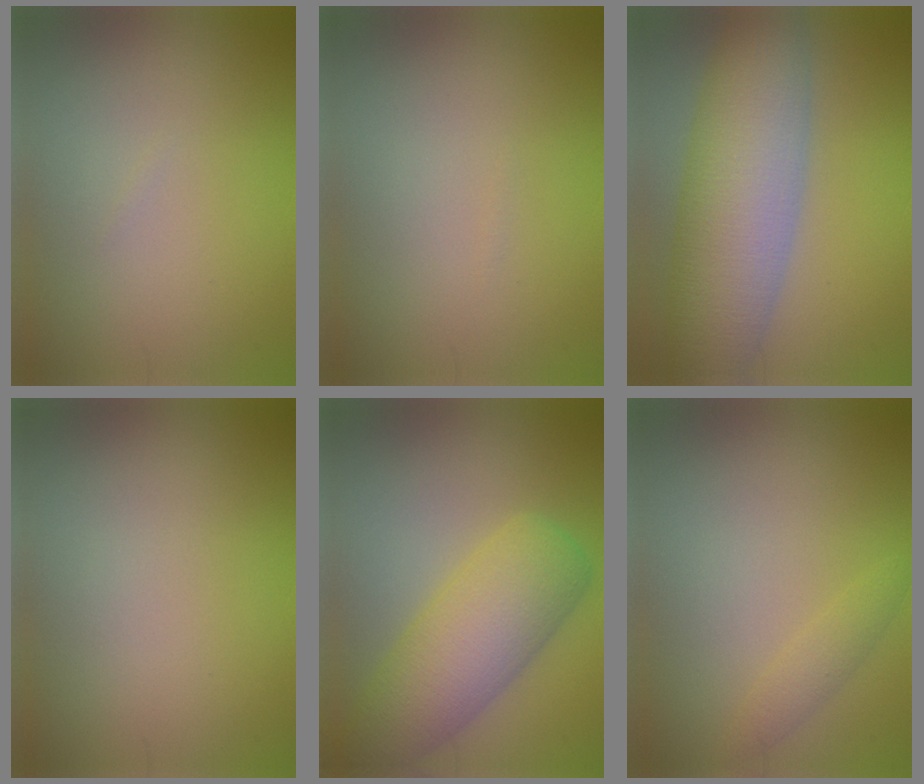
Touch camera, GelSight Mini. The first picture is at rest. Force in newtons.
{"total": 0.0}
{"total": 10.4, "press": 10.4, "slide": 0.6}
{"total": 0.0}
{"total": 7.9, "press": 7.9, "slide": 0.3}
{"total": 1.4, "press": 1.4, "slide": 0.1}